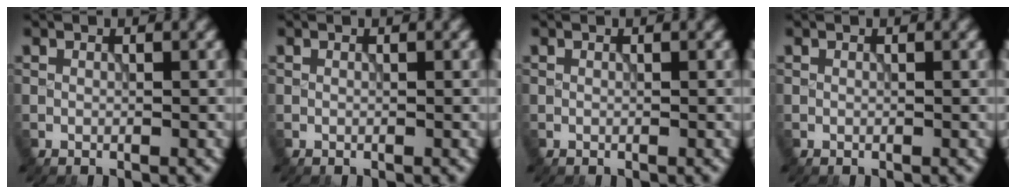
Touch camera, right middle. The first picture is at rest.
{"total": 0.0}
{"total": 0.0}
{"total": 0.0}